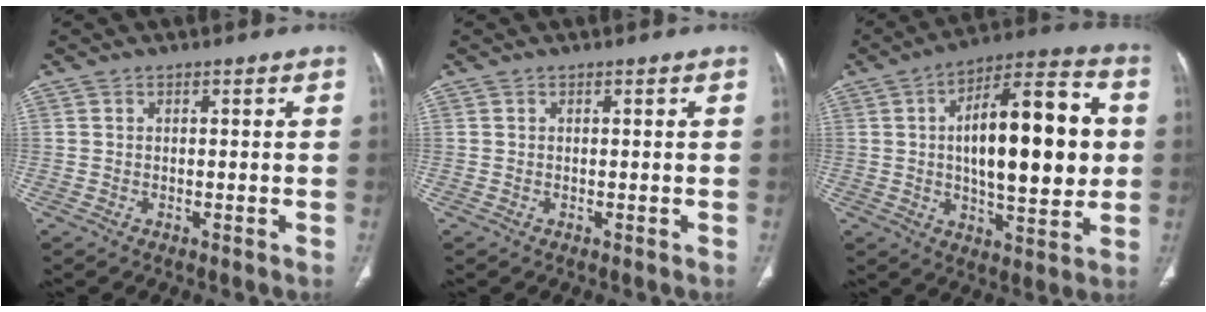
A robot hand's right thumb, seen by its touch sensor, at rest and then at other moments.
{"total": 0.0}
{"total": 22.7, "force": [2.3, 8.8, 20.8], "torque": [-0.289, 0.015, 0.029]}